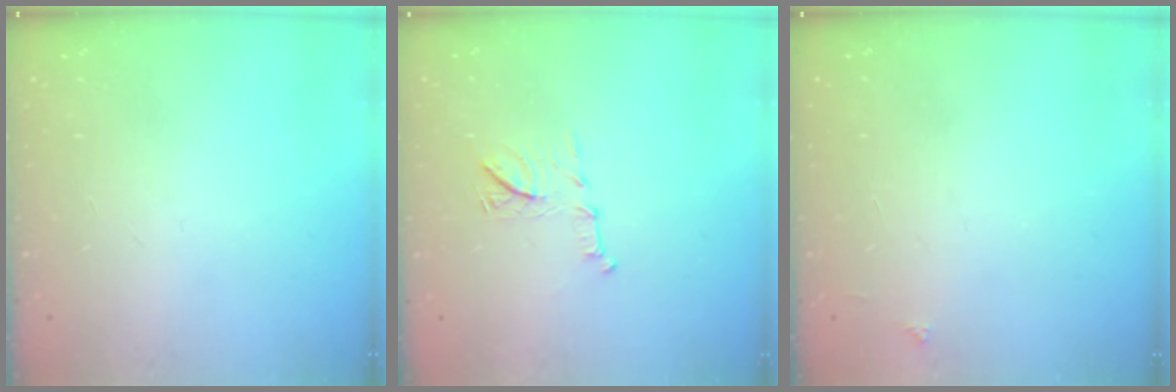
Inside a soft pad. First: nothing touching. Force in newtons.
{"total": 8.6, "press": 8.5, "slide": 1.1}
{"total": 2.0, "press": 2.0, "slide": 0.3}